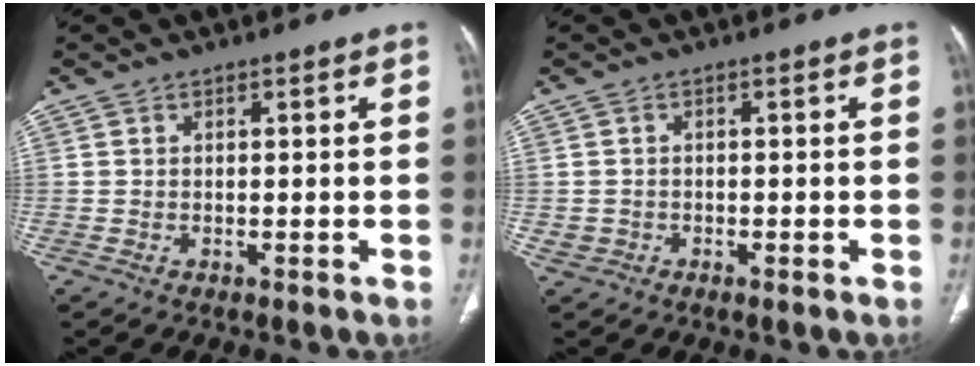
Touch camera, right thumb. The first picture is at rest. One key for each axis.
{"total": 1.8, "fx": -0.6, "fy": 1.5, "fz": 0.7, "tx": -0.010, "ty": 0.006, "tz": -0.008}